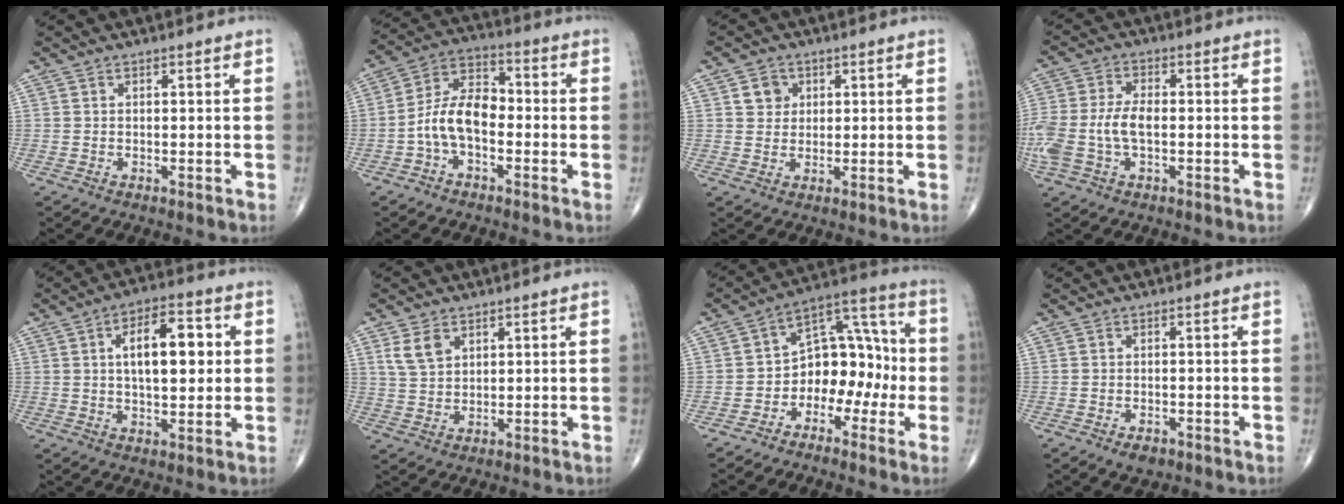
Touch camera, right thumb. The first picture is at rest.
{"total": 9.7, "force": [-2.3, 5.5, 7.6], "torque": [-0.133, 0.040, -0.054]}
{"total": 3.8, "force": [1.3, 3.4, 1.2], "torque": [-0.002, -0.003, 0.020]}
{"total": 10.2, "force": [-1.4, 5.6, 8.4], "torque": [-0.204, 0.018, -0.026]}
{"total": 12.0, "force": [2.1, 5.7, 10.4], "torque": [-0.141, 0.008, 0.031]}
{"total": 4.9, "force": [2.5, 3.2, 2.8], "torque": [-0.047, -0.008, 0.055]}
{"total": 12.1, "force": [-3.0, 8.4, 8.2], "torque": [-0.073, 0.057, -0.060]}
{"total": 2.5, "force": [-1.4, 1.4, 1.4], "torque": [-0.019, 0.000, -0.017]}